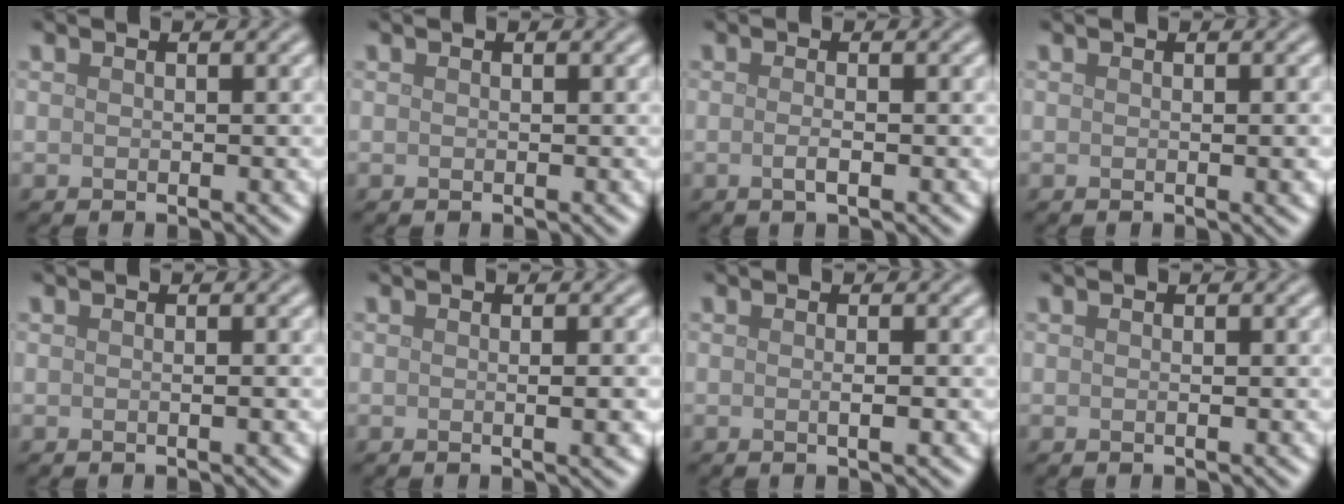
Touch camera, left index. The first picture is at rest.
{"total": 0.0}
{"total": 1.4, "force": [-0.3, 0.4, 1.3], "torque": [-0.021, -0.003, -0.009]}
{"total": 1.2, "force": [0.0, 0.2, 1.2], "torque": [-0.012, 0.001, -0.001]}
{"total": 0.7, "force": [-0.1, 0.1, 0.7], "torque": [-0.008, 0.001, -0.002]}
{"total": 2.1, "force": [-0.1, 0.5, 2.1], "torque": [-0.023, 0.001, -0.004]}
{"total": 1.3, "force": [-0.1, 0.3, 1.2], "torque": [-0.015, 0.000, -0.004]}
{"total": 0.0}